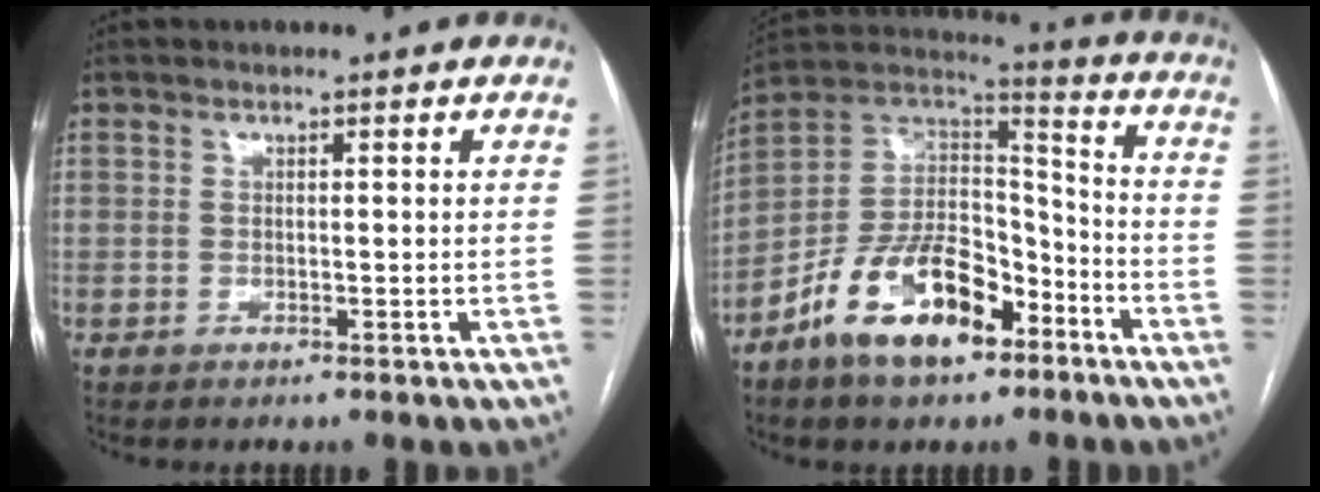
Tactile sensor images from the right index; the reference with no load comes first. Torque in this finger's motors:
{"motor_torque": [1.20, -0.94, 0.89, 0.21]}